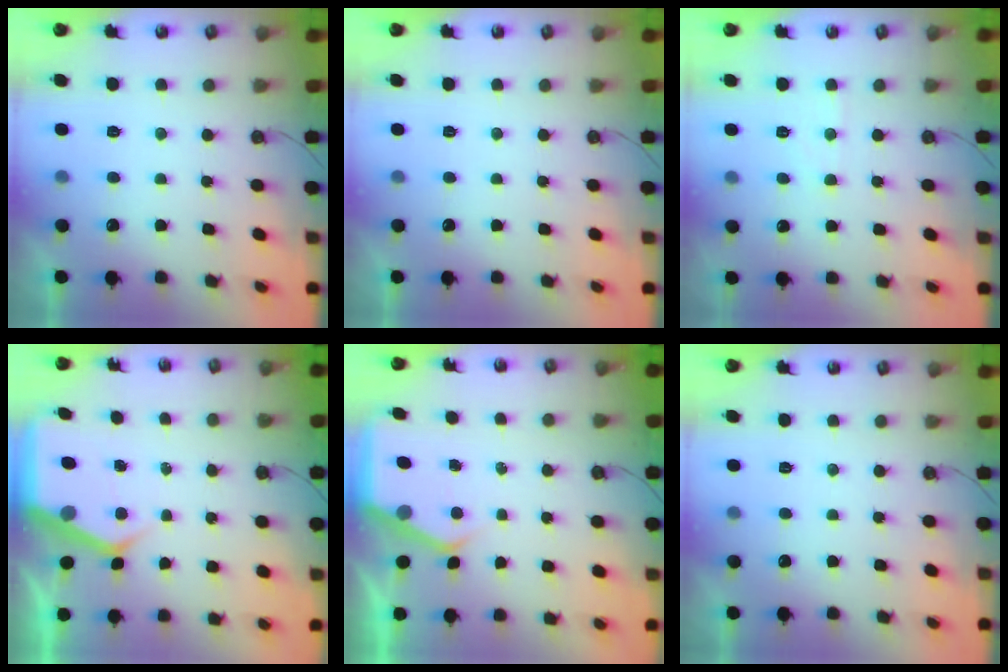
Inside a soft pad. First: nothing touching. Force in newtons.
{"total": 0.0}
{"total": 4.7, "press": 4.6, "slide": 0.7}
{"total": 5.0, "press": 5.0, "slide": 0.5}
{"total": 4.4, "press": 4.3, "slide": 0.5}
{"total": 0.0}